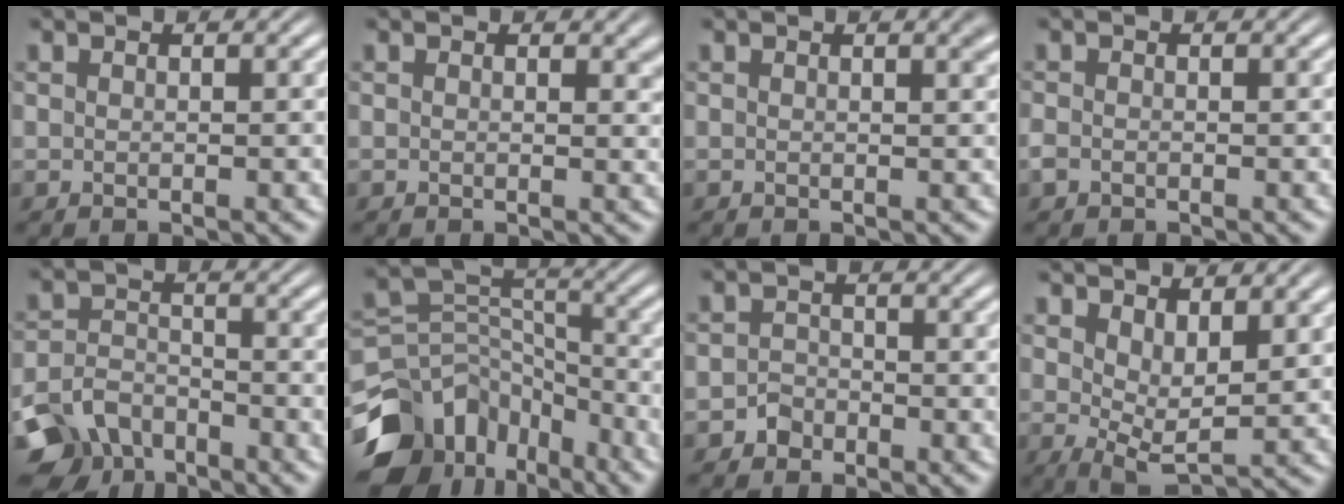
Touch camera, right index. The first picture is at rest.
{"total": 1.1, "force": [1.0, 0.4, 0.4], "torque": [-0.002, -0.003, 0.013]}
{"total": 0.9, "force": [0.3, 0.1, 0.8], "torque": [-0.005, 0.002, 0.004]}
{"total": 1.3, "force": [-0.8, 0.8, 0.4], "torque": [-0.017, -0.009, -0.013]}
{"total": 7.9, "force": [-4.8, 5.5, 3.2], "torque": [-0.056, -0.034, -0.072]}
{"total": 10.7, "force": [-4.8, 7.8, 5.5], "torque": [-0.092, -0.039, -0.073]}
{"total": 1.9, "force": [-1.6, 1.1, -0.1], "torque": [0.003, -0.005, -0.029]}
{"total": 3.9, "force": [1.5, 1.8, 3.2], "torque": [-0.045, -0.023, 0.030]}